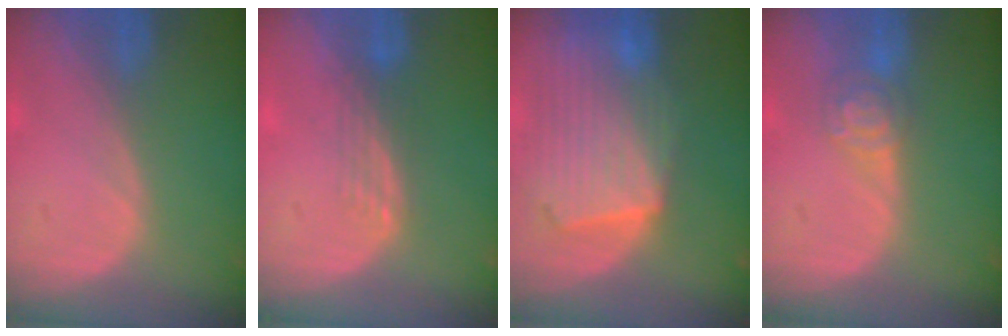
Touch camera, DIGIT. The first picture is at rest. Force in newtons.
{"total": 3.1, "press": 2.6, "slide": 1.7}
{"total": 10.8, "press": 9.4, "slide": 5.4}
{"total": 4.2, "press": 4.2, "slide": 0.3}